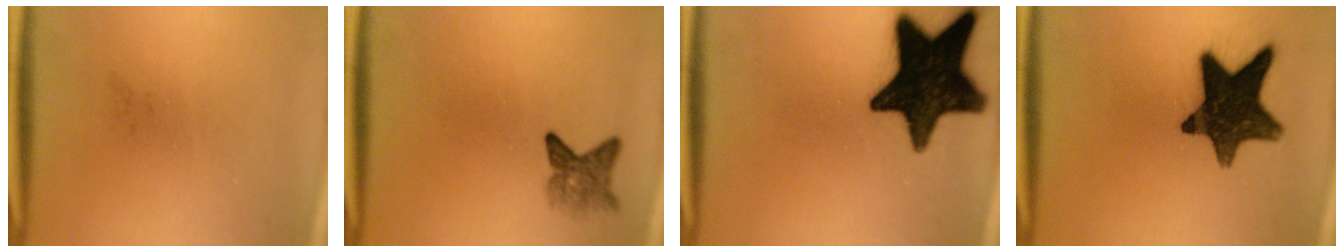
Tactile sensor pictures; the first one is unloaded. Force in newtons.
{"total": 3.1}
{"total": 19.0}
{"total": 14.7}